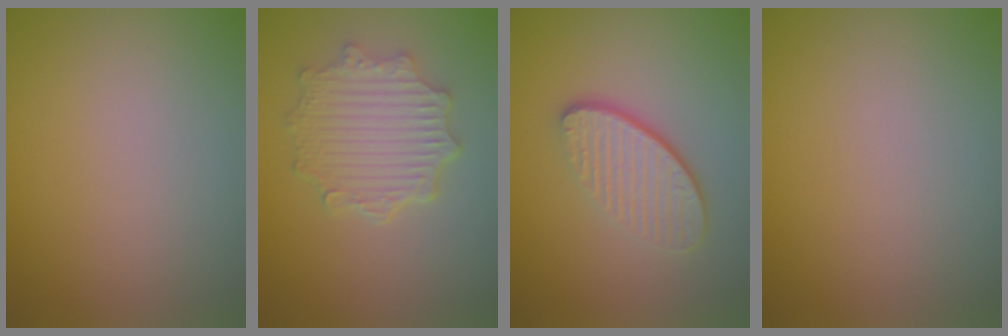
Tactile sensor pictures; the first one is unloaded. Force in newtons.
{"total": 4.8, "press": 3.9, "slide": 2.8}
{"total": 4.3, "press": 3.1, "slide": 3.0}
{"total": 0.0}